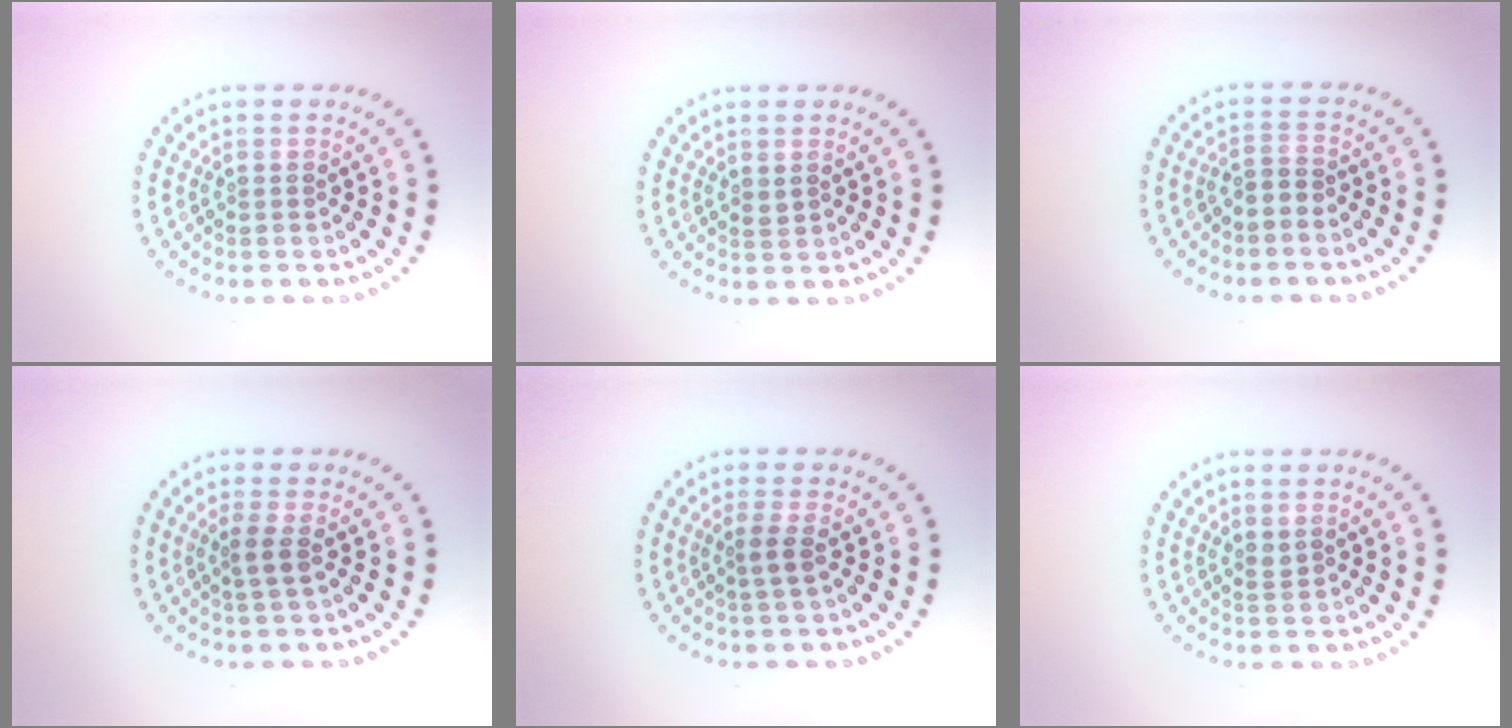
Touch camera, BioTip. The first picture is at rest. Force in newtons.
{"total": 0.5, "press": 0.4, "slide": 0.3}
{"total": 1.6, "press": 1.2, "slide": 1.0}
{"total": 1.6, "press": 1.3, "slide": 0.8}
{"total": 1.5, "press": 1.2, "slide": 0.9}
{"total": 0.6, "press": 0.5, "slide": 0.3}